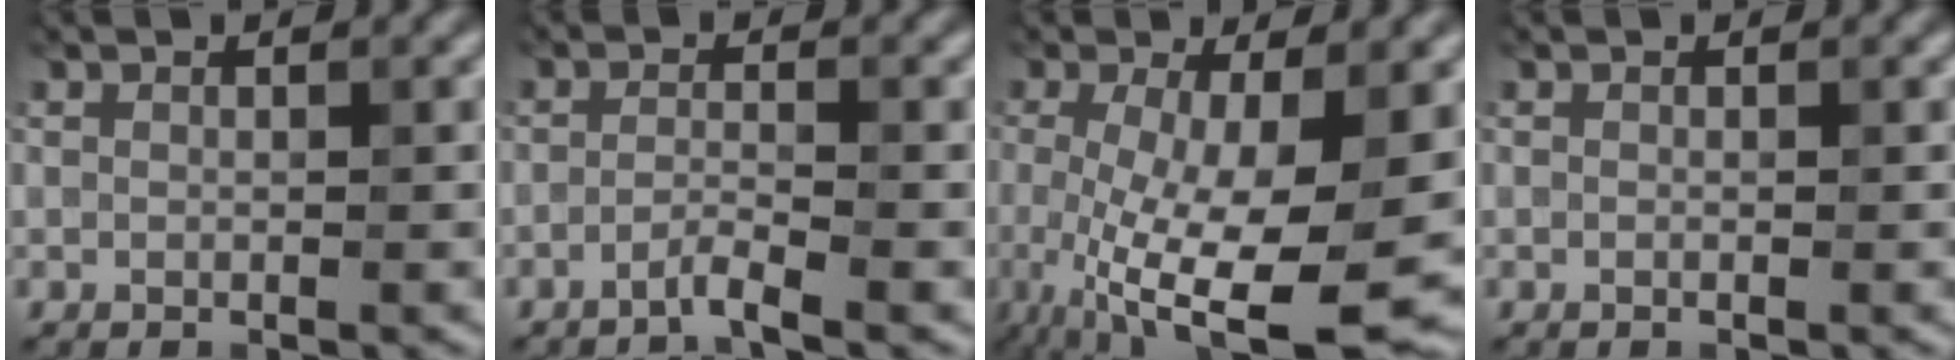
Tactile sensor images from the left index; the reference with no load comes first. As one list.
[{"total": 1.8, "force": [-1.3, 0.0, 1.3], "torque": [-0.019, 0.004, -0.035]}, {"total": 11.3, "force": [-2.8, 3.3, 10.4], "torque": [-0.191, -0.032, -0.037]}, {"total": 0.0}]